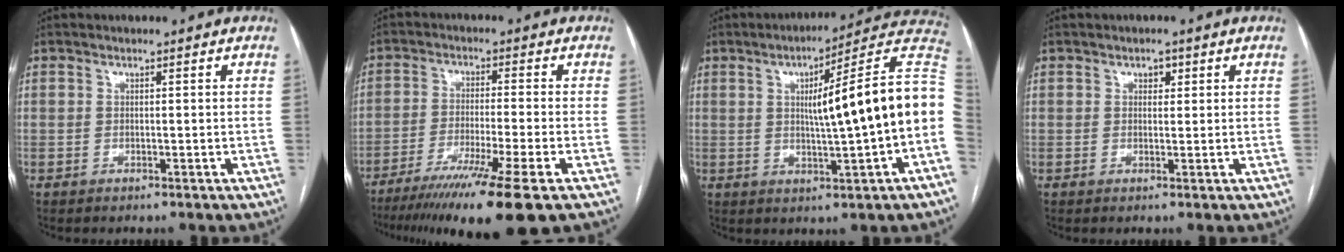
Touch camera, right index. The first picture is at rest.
{"total": 14.8, "force": [-10.3, -1.4, 10.6], "torque": [-0.162, -0.047, -0.166]}
{"total": 17.1, "force": [0.8, -0.4, 17.1], "torque": [-0.212, 0.032, 0.005]}
{"total": 1.5, "force": [0.7, 1.0, 0.9], "torque": [-0.012, 0.003, 0.010]}